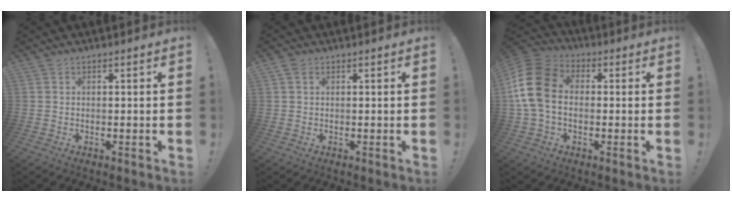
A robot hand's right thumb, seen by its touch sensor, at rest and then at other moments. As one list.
[{"total": 1.4, "force": [0.7, 0.9, 0.8], "torque": [-0.021, 0.004, 0.015]}, {"total": 15.1, "force": [0.0, 10.9, 10.4], "torque": [-0.202, 0.020, 0.002]}]